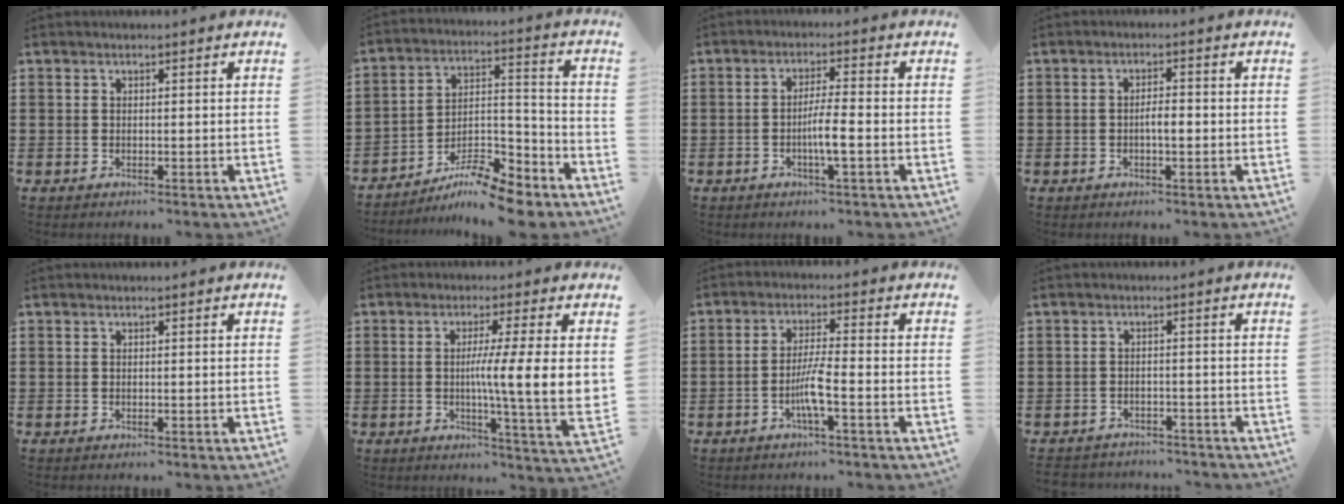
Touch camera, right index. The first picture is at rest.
{"total": 10.1, "force": [-8.6, 2.2, 4.7], "torque": [-0.074, 0.029, -0.165]}
{"total": 4.3, "force": [-1.3, 0.1, 4.1], "torque": [-0.080, -0.007, -0.028]}
{"total": 2.5, "force": [-0.6, 0.7, 2.3], "torque": [-0.041, 0.002, -0.012]}
{"total": 0.0}
{"total": 8.7, "force": [1.0, -0.1, 8.7], "torque": [-0.152, -0.013, 0.011]}
{"total": 4.8, "force": [-1.8, 0.1, 4.4], "torque": [-0.091, -0.010, -0.036]}
{"total": 2.3, "force": [-2.3, 0.3, -0.2], "torque": [-0.004, 0.000, -0.052]}